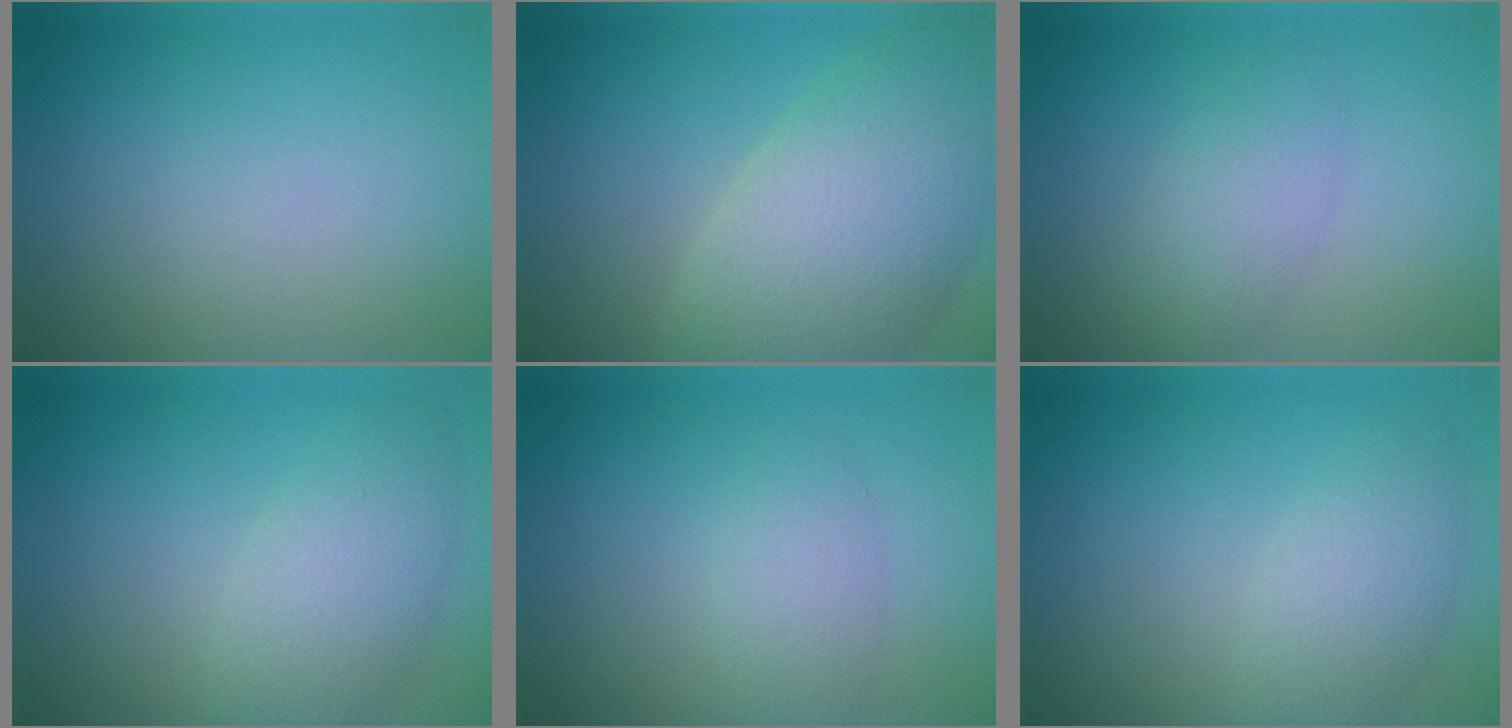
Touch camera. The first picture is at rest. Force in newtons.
{"total": 10.6, "press": 10.6, "slide": 0.6}
{"total": 3.0, "press": 3.0, "slide": 0.2}
{"total": 4.6, "press": 4.6, "slide": 0.2}
{"total": 2.3, "press": 2.3, "slide": 0.1}
{"total": 3.5, "press": 3.5, "slide": 0.2}